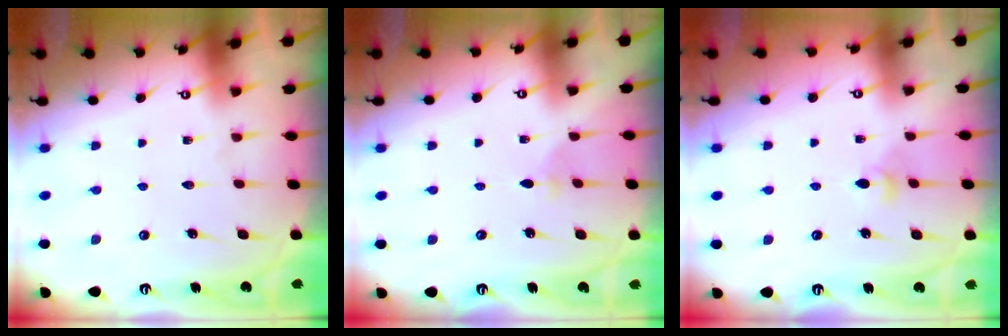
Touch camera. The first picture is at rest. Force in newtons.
{"total": 2.0, "press": 1.9, "slide": 0.5}
{"total": 3.6, "press": 3.5, "slide": 0.8}